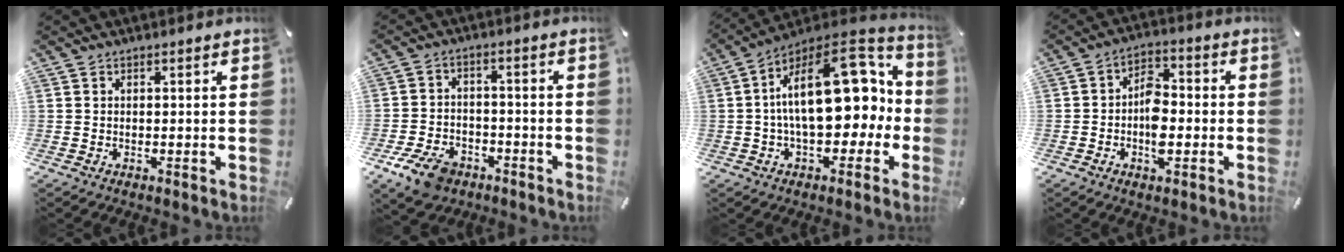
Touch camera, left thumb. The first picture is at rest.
{"total": 8.6, "force": [-5.3, 5.4, 4.1], "torque": [-0.085, 0.029, -0.097]}
{"total": 23.1, "force": [3.1, 13.1, 18.8], "torque": [-0.280, -0.016, 0.065]}
{"total": 7.4, "force": [-1.8, 4.4, 5.7], "torque": [-0.098, 0.010, -0.032]}